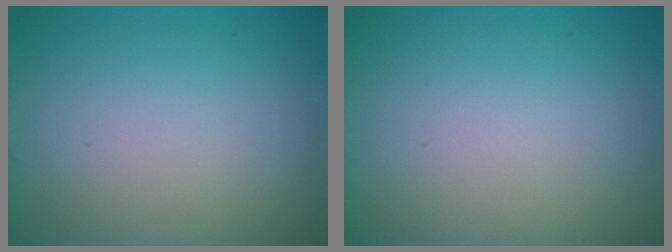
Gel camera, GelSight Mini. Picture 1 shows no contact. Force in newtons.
{"total": 0.0}